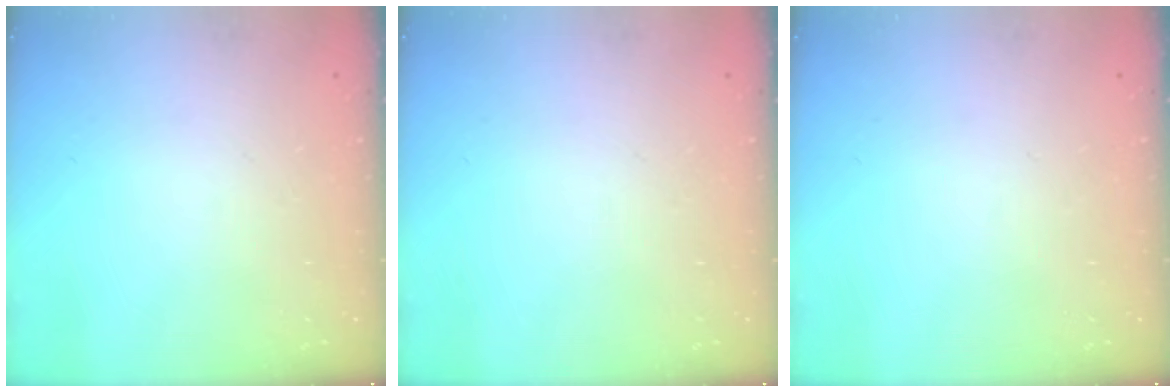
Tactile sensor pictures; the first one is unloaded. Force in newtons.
{"total": 0.0}
{"total": 0.0}